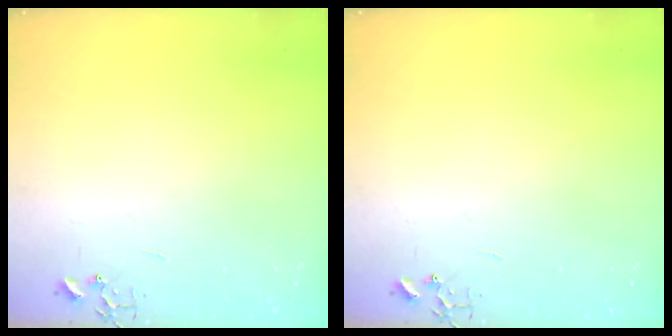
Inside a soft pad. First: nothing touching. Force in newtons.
{"total": 0.0}